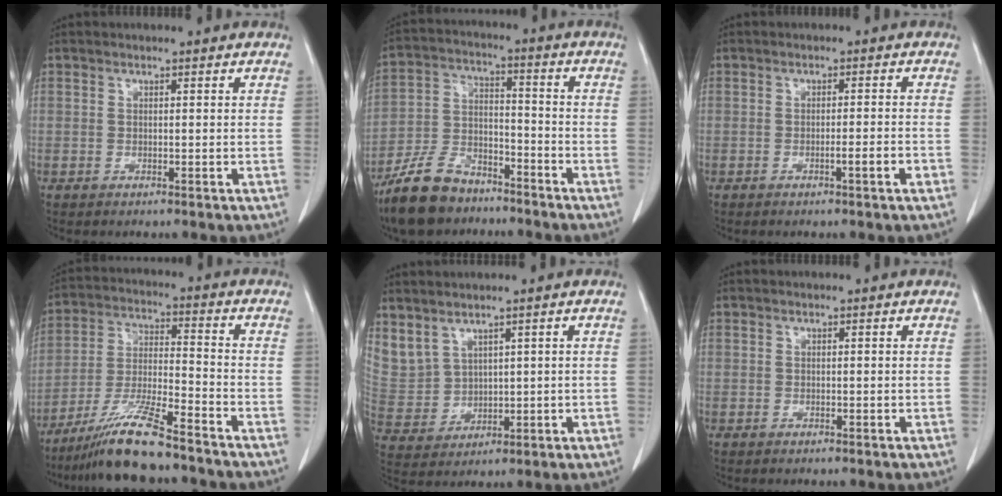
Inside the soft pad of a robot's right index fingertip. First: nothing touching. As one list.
[{"total": 11.4, "force": [-8.9, 5.2, 4.8], "torque": [-0.109, 0.000, -0.168]}, {"total": 2.5, "force": [-1.1, -0.2, 2.2], "torque": [-0.032, -0.002, -0.019]}, {"total": 12.0, "force": [-9.5, 0.5, 7.3], "torque": [-0.143, -0.022, -0.177]}, {"total": 9.2, "force": [5.5, 6.8, 3.0], "torque": [-0.094, 0.019, 0.142]}, {"total": 0.0}]